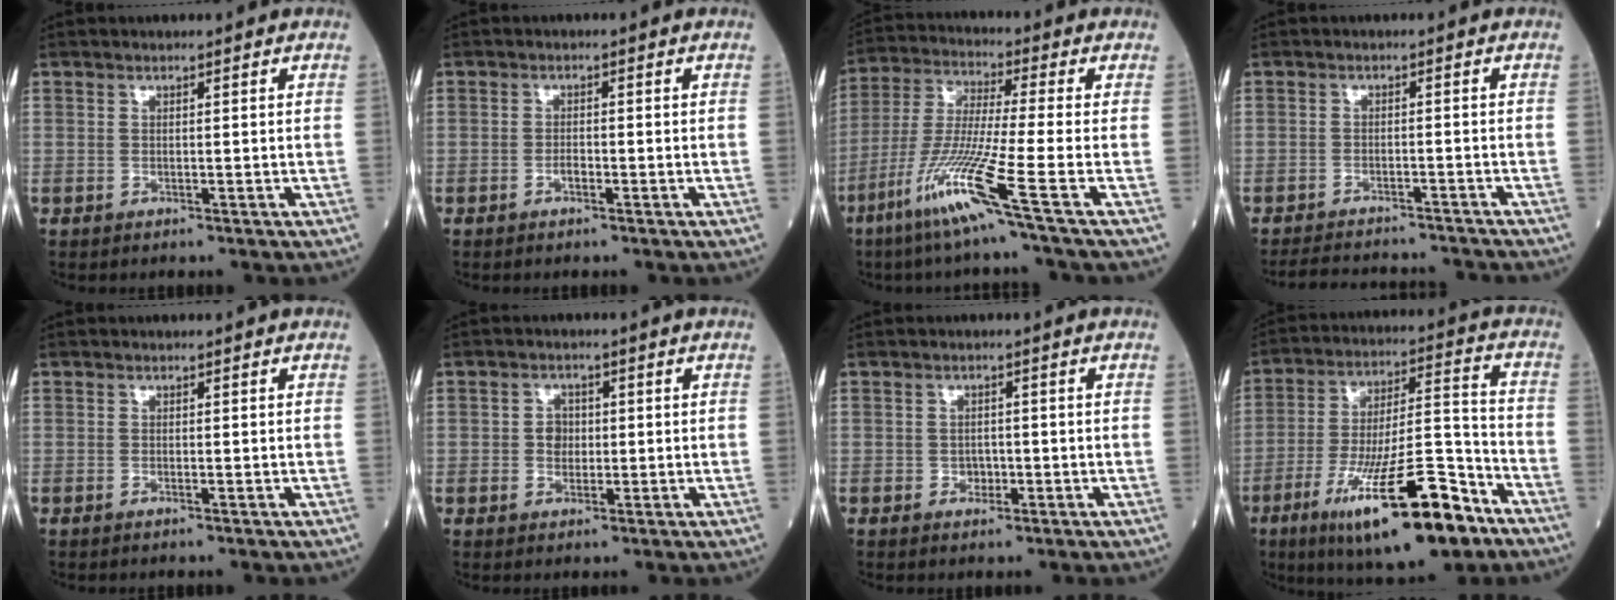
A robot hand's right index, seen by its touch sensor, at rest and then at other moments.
{"total": 1.1, "force": [-0.6, 0.5, 0.8], "torque": [-0.015, 0.002, -0.012]}
{"total": 12.5, "force": [-6.5, -2.2, 10.5], "torque": [-0.211, -0.034, -0.133]}
{"total": 12.3, "force": [-11.7, 1.9, 3.2], "torque": [-0.058, 0.001, -0.151]}
{"total": 0.0}
{"total": 2.6, "force": [0.0, 2.2, 1.4], "torque": [-0.019, 0.006, 0.000]}
{"total": 1.6, "force": [-0.5, 1.3, 0.7], "torque": [-0.008, 0.004, -0.005]}
{"total": 20.3, "force": [-11.4, 3.8, 16.4], "torque": [-0.262, -0.017, -0.184]}